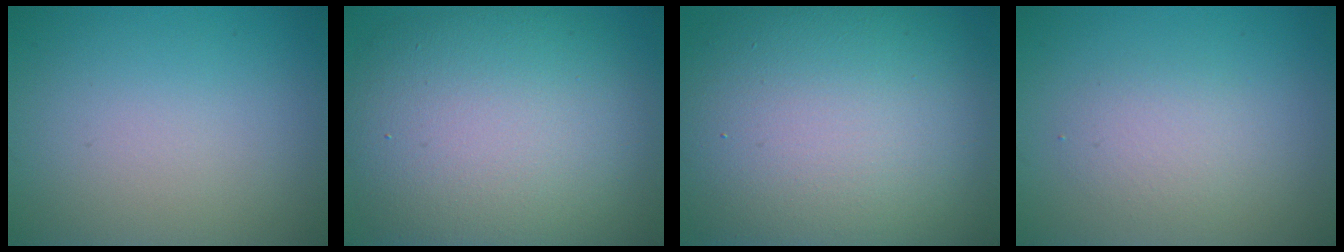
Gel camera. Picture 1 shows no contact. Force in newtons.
{"total": 13.1, "press": 13.1, "slide": 0.6}
{"total": 16.7, "press": 16.6, "slide": 1.1}
{"total": 2.0, "press": 2.0, "slide": 0.1}